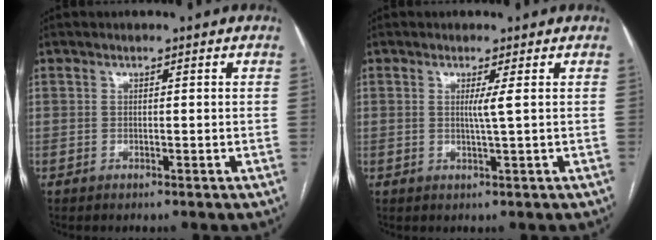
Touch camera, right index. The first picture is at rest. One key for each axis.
{"total": 1.7, "fx": 0.3, "fy": -0.5, "fz": 1.6, "tx": -0.032, "ty": -0.004, "tz": 0.007}